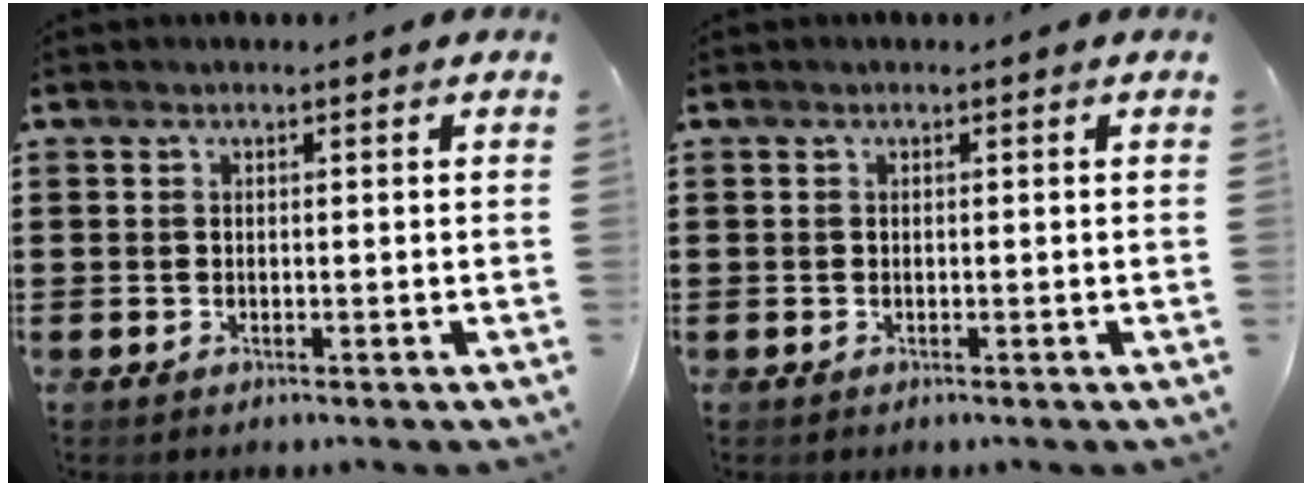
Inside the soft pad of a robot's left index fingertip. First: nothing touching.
{"total": 0.0}